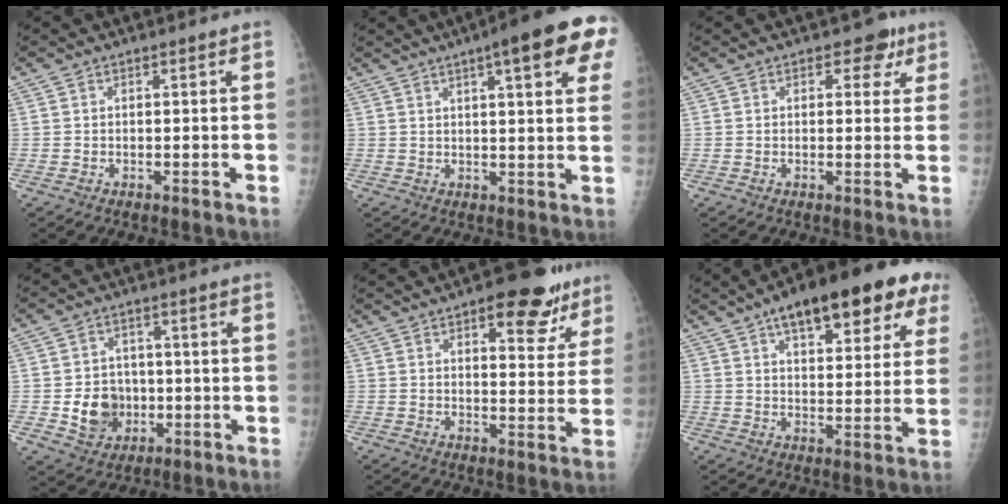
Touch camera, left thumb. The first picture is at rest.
{"total": 15.9, "force": [7.5, 3.3, 13.6], "torque": [-0.164, -0.003, 0.089]}
{"total": 4.3, "force": [2.1, 3.0, 2.2], "torque": [0.010, -0.004, 0.019]}
{"total": 8.6, "force": [-1.7, 7.4, 3.9], "torque": [-0.029, 0.007, -0.023]}
{"total": 12.3, "force": [7.3, 5.4, 8.3], "torque": [-0.056, -0.030, 0.092]}
{"total": 20.4, "force": [11.0, 8.0, 15.2], "torque": [-0.181, -0.006, 0.153]}